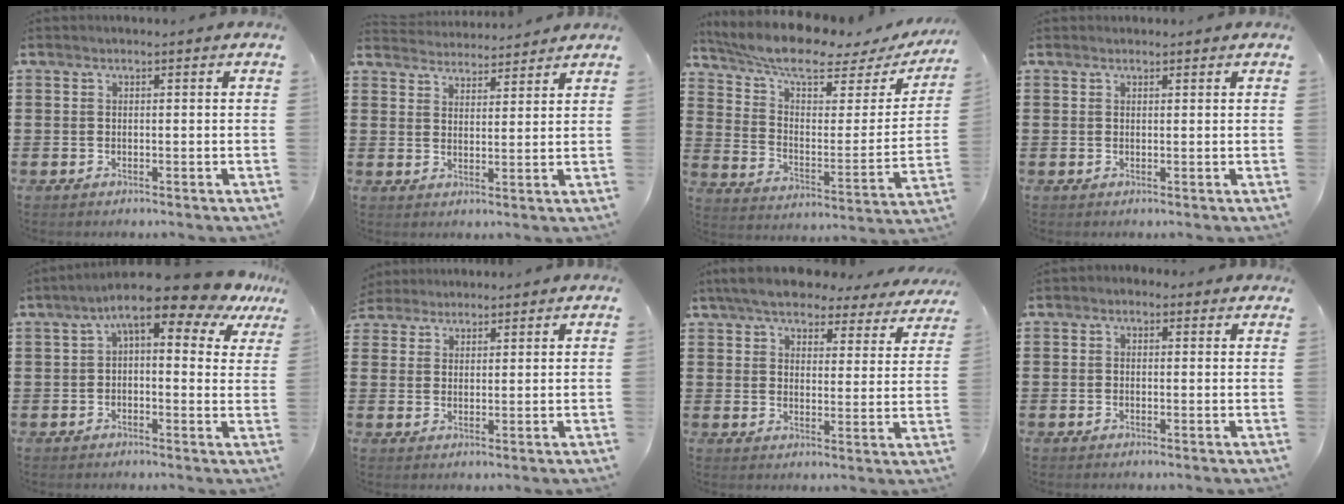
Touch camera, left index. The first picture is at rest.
{"total": 3.8, "force": [3.8, 0.4, -0.1], "torque": [-0.011, -0.016, 0.069]}
{"total": 9.1, "force": [7.2, 1.8, 5.3], "torque": [-0.125, -0.045, 0.123]}
{"total": 0.6, "force": [0.5, 0.3, 0.1], "torque": [-0.003, 0.002, 0.010]}
{"total": 8.7, "force": [5.6, 2.0, 6.4], "torque": [-0.117, -0.020, 0.089]}
{"total": 3.0, "force": [2.8, 1.1, -0.1], "torque": [-0.010, 0.002, 0.054]}
{"total": 6.4, "force": [5.9, 1.2, 2.2], "torque": [-0.070, -0.024, 0.105]}
{"total": 1.0, "force": [0.2, 0.9, 0.4], "torque": [-0.011, 0.007, 0.002]}